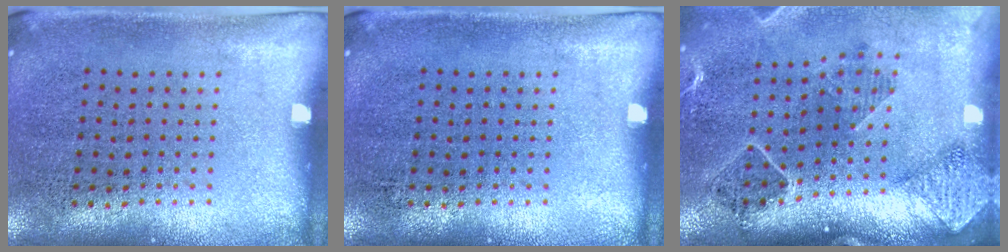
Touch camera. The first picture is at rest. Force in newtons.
{"total": 0.0}
{"total": 1.6, "press": 1.6, "slide": 0.2}